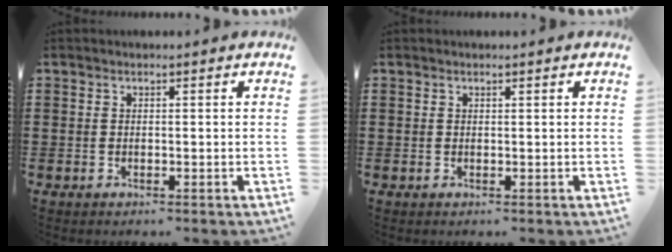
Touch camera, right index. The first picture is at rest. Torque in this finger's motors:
{"motor_torque": [0.00, 0.12, 0.02, 0.00]}